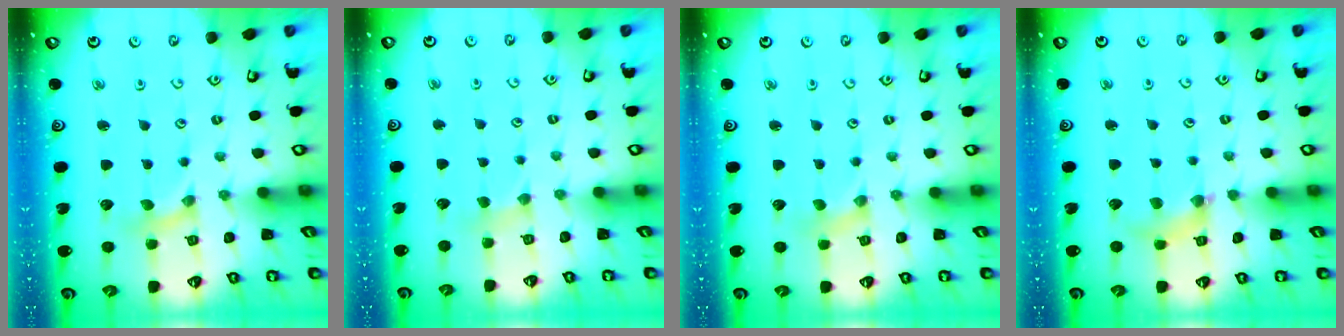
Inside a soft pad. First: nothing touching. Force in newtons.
{"total": 3.0, "press": 2.9, "slide": 0.5}
{"total": 0.0}
{"total": 5.8, "press": 5.8, "slide": 0.5}